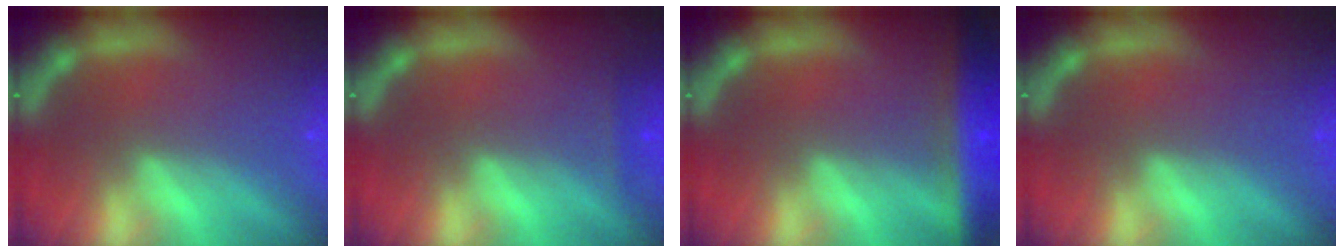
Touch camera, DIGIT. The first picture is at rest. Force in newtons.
{"total": 0.9}
{"total": 7.5}
{"total": 0.0}